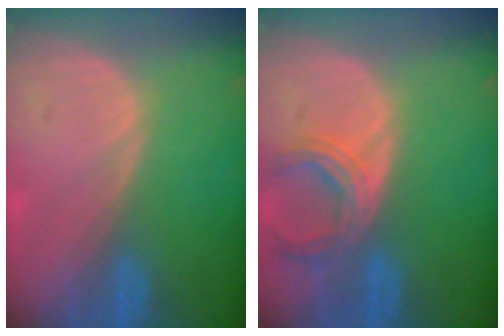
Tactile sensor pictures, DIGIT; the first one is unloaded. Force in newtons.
{"total": 5.9, "press": 5.5, "slide": 2.2}